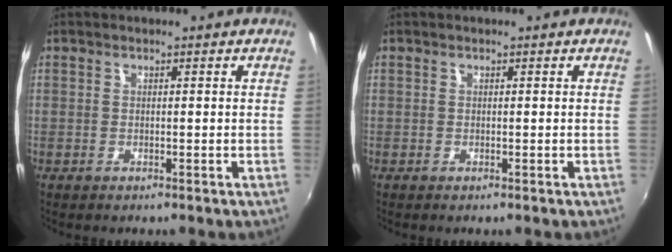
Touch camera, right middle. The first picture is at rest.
{"total": 0.0}